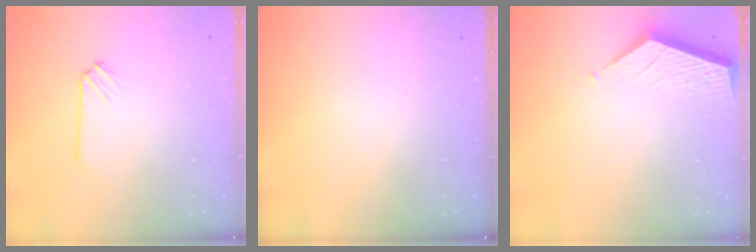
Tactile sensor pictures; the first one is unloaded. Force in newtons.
{"total": 0.0}
{"total": 3.7, "press": 3.7, "slide": 0.3}